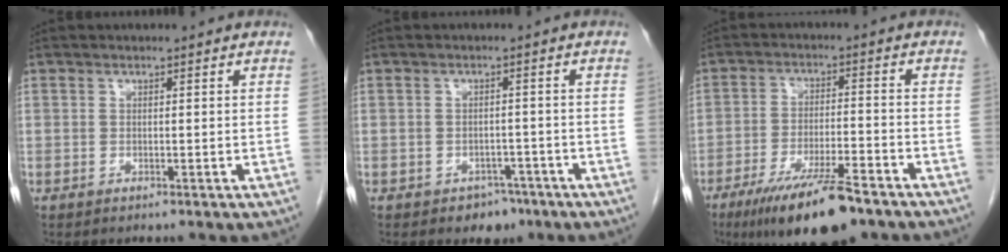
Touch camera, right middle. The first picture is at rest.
{"total": 3.4, "force": [-2.2, 2.3, 1.0], "torque": [-0.008, 0.008, -0.024]}
{"total": 13.2, "force": [-9.3, 2.4, 9.1], "torque": [-0.156, -0.026, -0.155]}